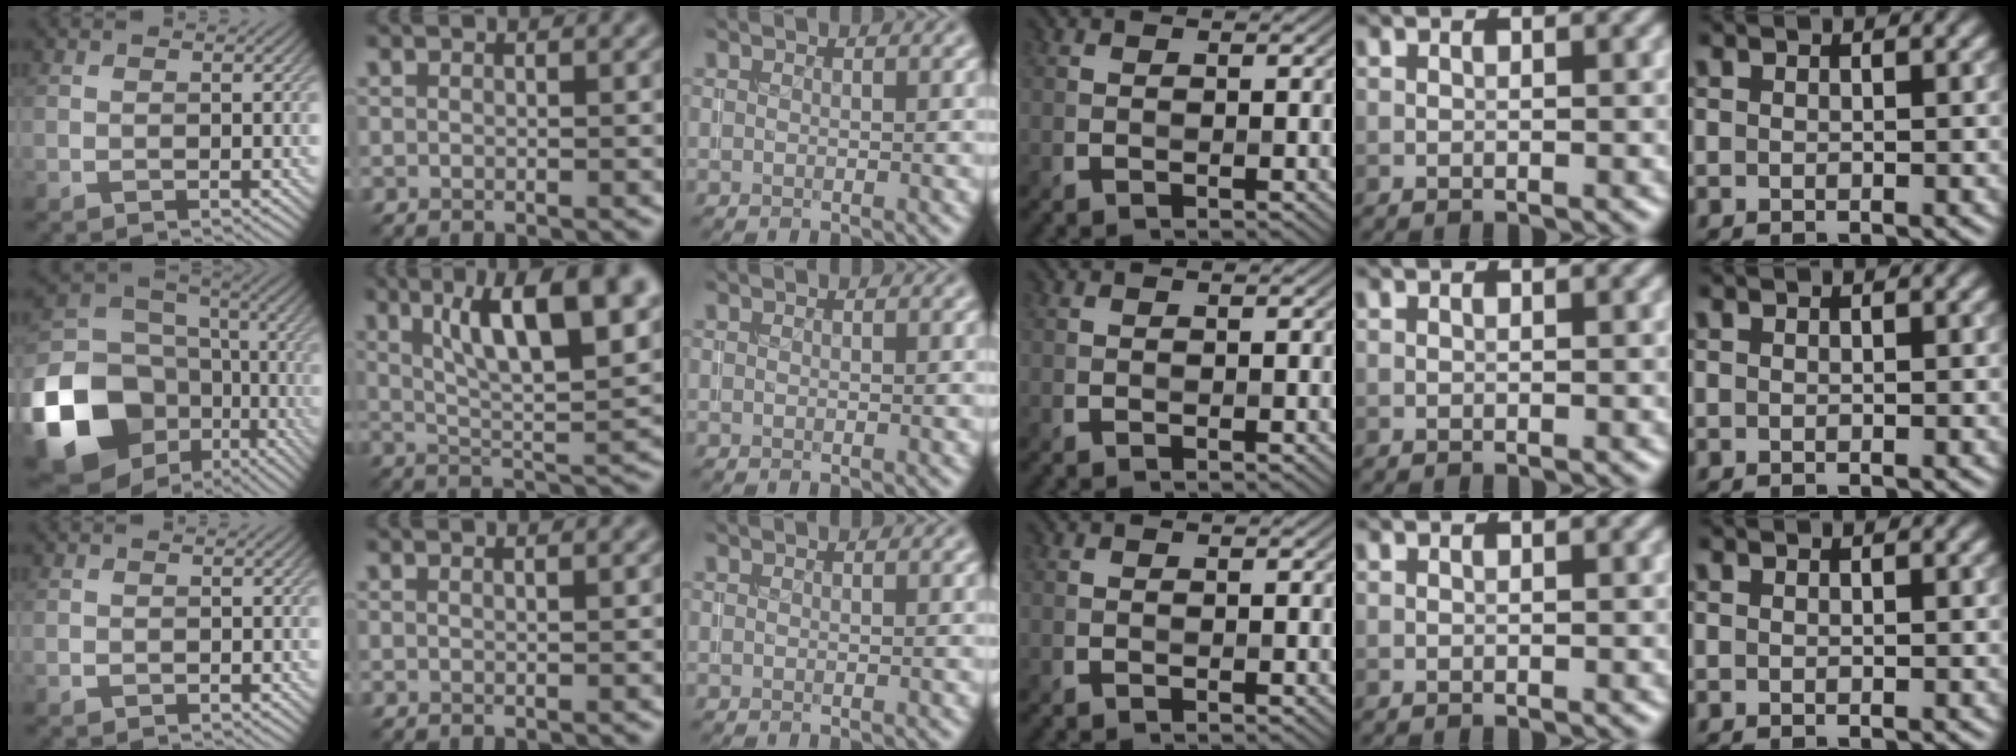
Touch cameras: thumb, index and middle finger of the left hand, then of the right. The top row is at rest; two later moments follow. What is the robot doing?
{"motion": "insert", "object": "coin"}